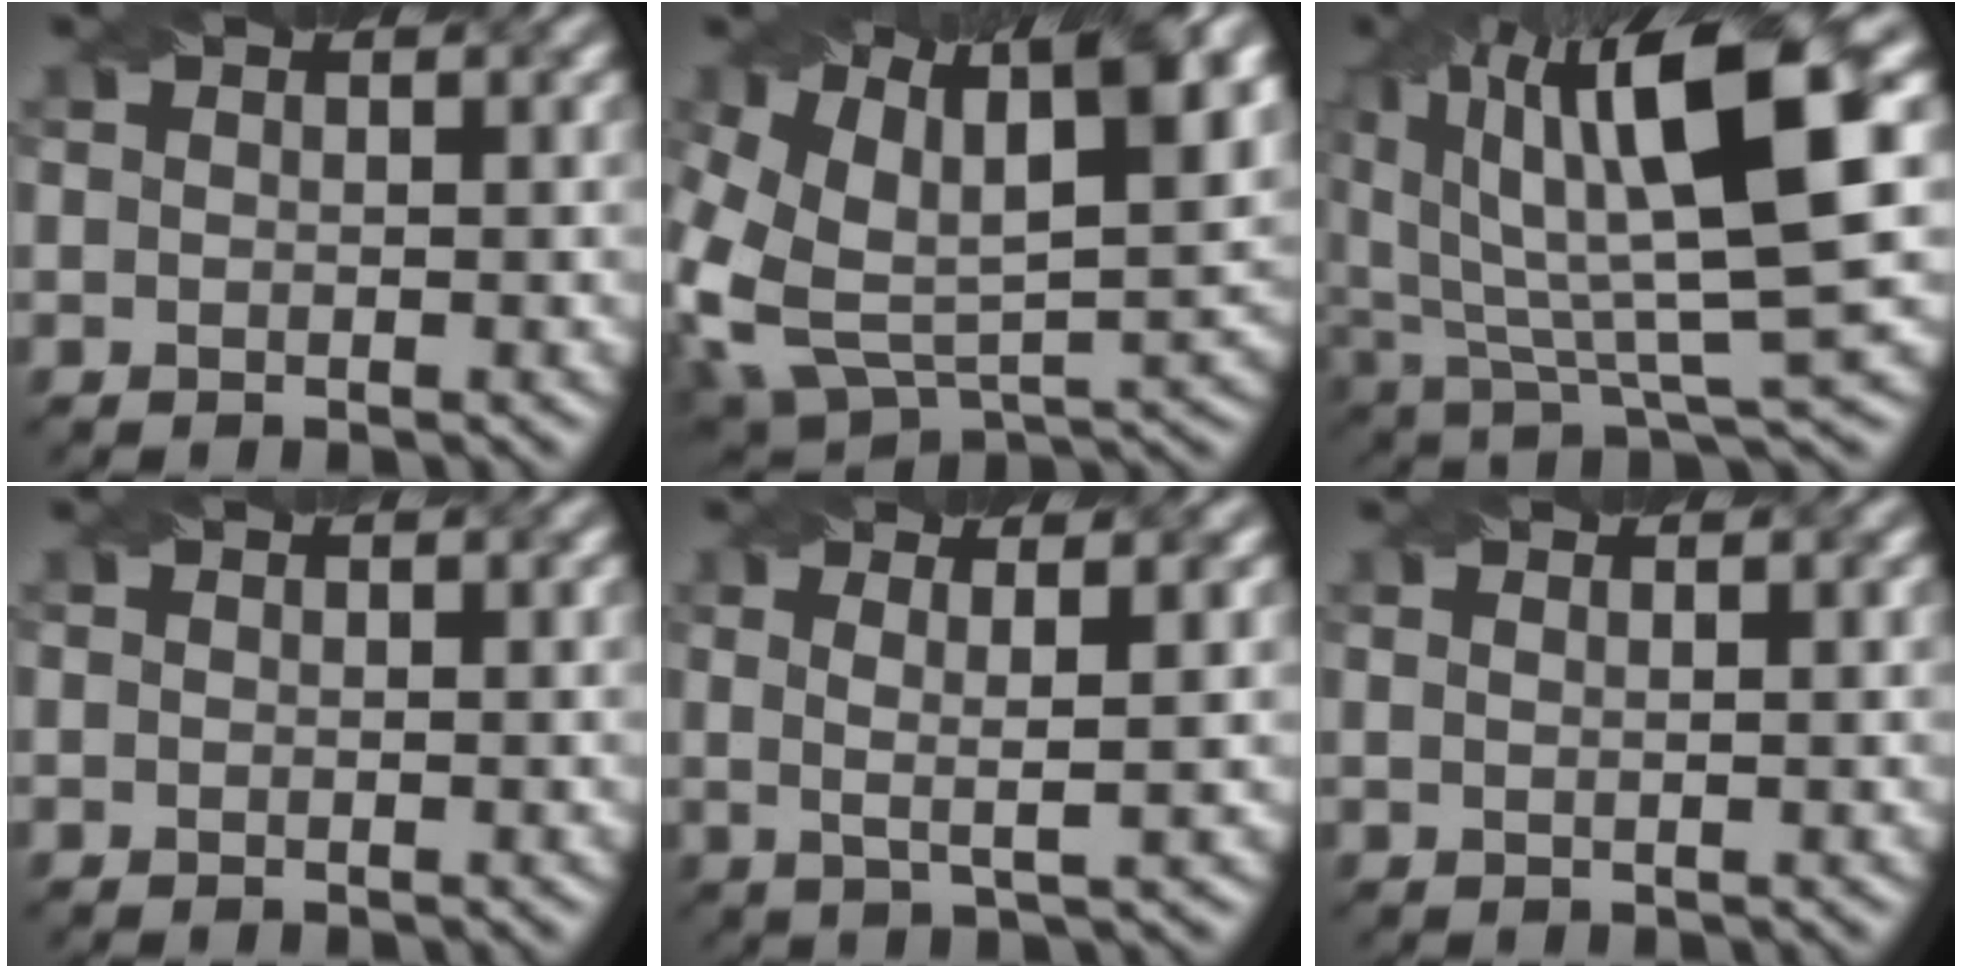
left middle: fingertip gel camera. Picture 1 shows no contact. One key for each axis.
{"total": 15.6, "fx": 4.7, "fy": 8.8, "fz": 12.0, "tx": -0.207, "ty": 0.016, "tz": 0.078}
{"total": 12.4, "fx": 5.0, "fy": 3.1, "fz": 10.9, "tx": -0.192, "ty": 0.010, "tz": 0.095}
{"total": 0.0}
{"total": 3.2, "fx": 0.8, "fy": 0.5, "fz": 3.1, "tx": -0.061, "ty": 0.000, "tz": 0.013}
{"total": 2.5, "fx": 1.2, "fy": 1.3, "fz": 1.8, "tx": -0.004, "ty": 0.016, "tz": -0.012}